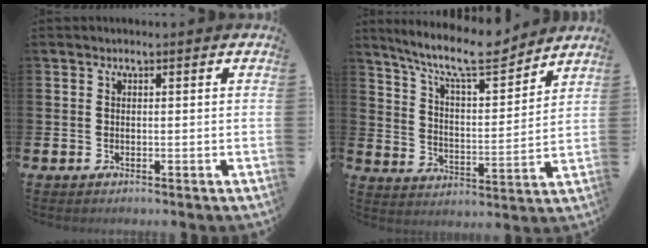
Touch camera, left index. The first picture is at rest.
{"total": 11.1, "force": [9.6, 2.3, 5.1], "torque": [-0.113, -0.059, 0.165]}